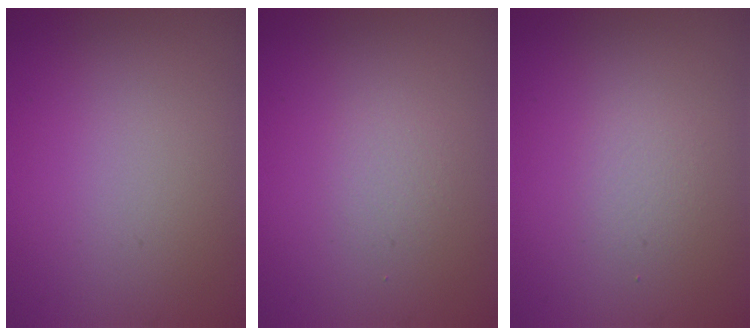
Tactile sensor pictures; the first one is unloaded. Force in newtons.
{"total": 1.1, "press": 1.1, "slide": 0.0}
{"total": 1.1, "press": 1.1, "slide": 0.1}